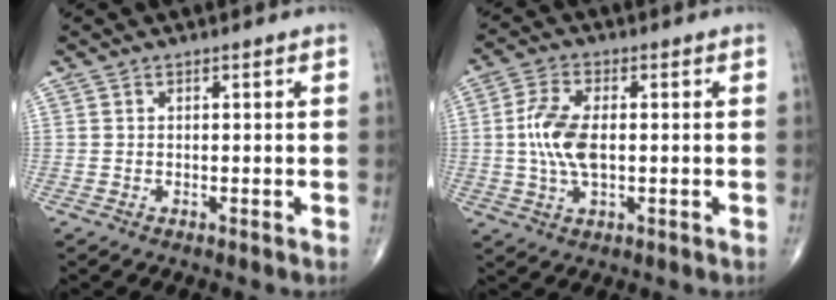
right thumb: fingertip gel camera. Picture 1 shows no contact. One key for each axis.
{"total": 8.7, "fx": 0.0, "fy": 4.3, "fz": 7.6, "tx": -0.166, "ty": 0.003, "tz": -0.001}